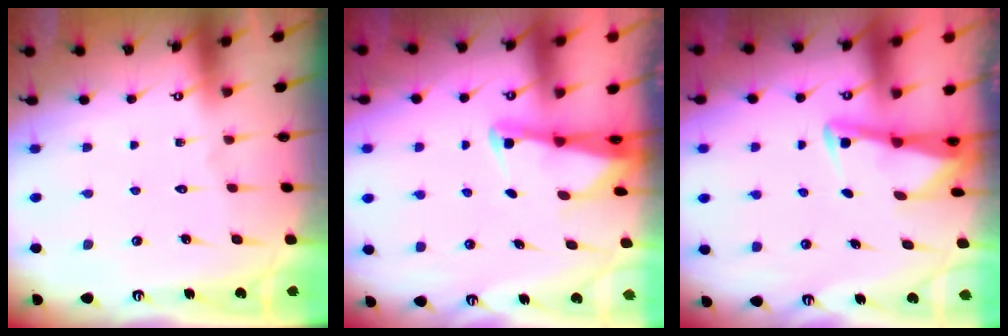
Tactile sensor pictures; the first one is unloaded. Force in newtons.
{"total": 2.5, "press": 2.4, "slide": 0.3}
{"total": 3.0, "press": 3.0, "slide": 0.4}